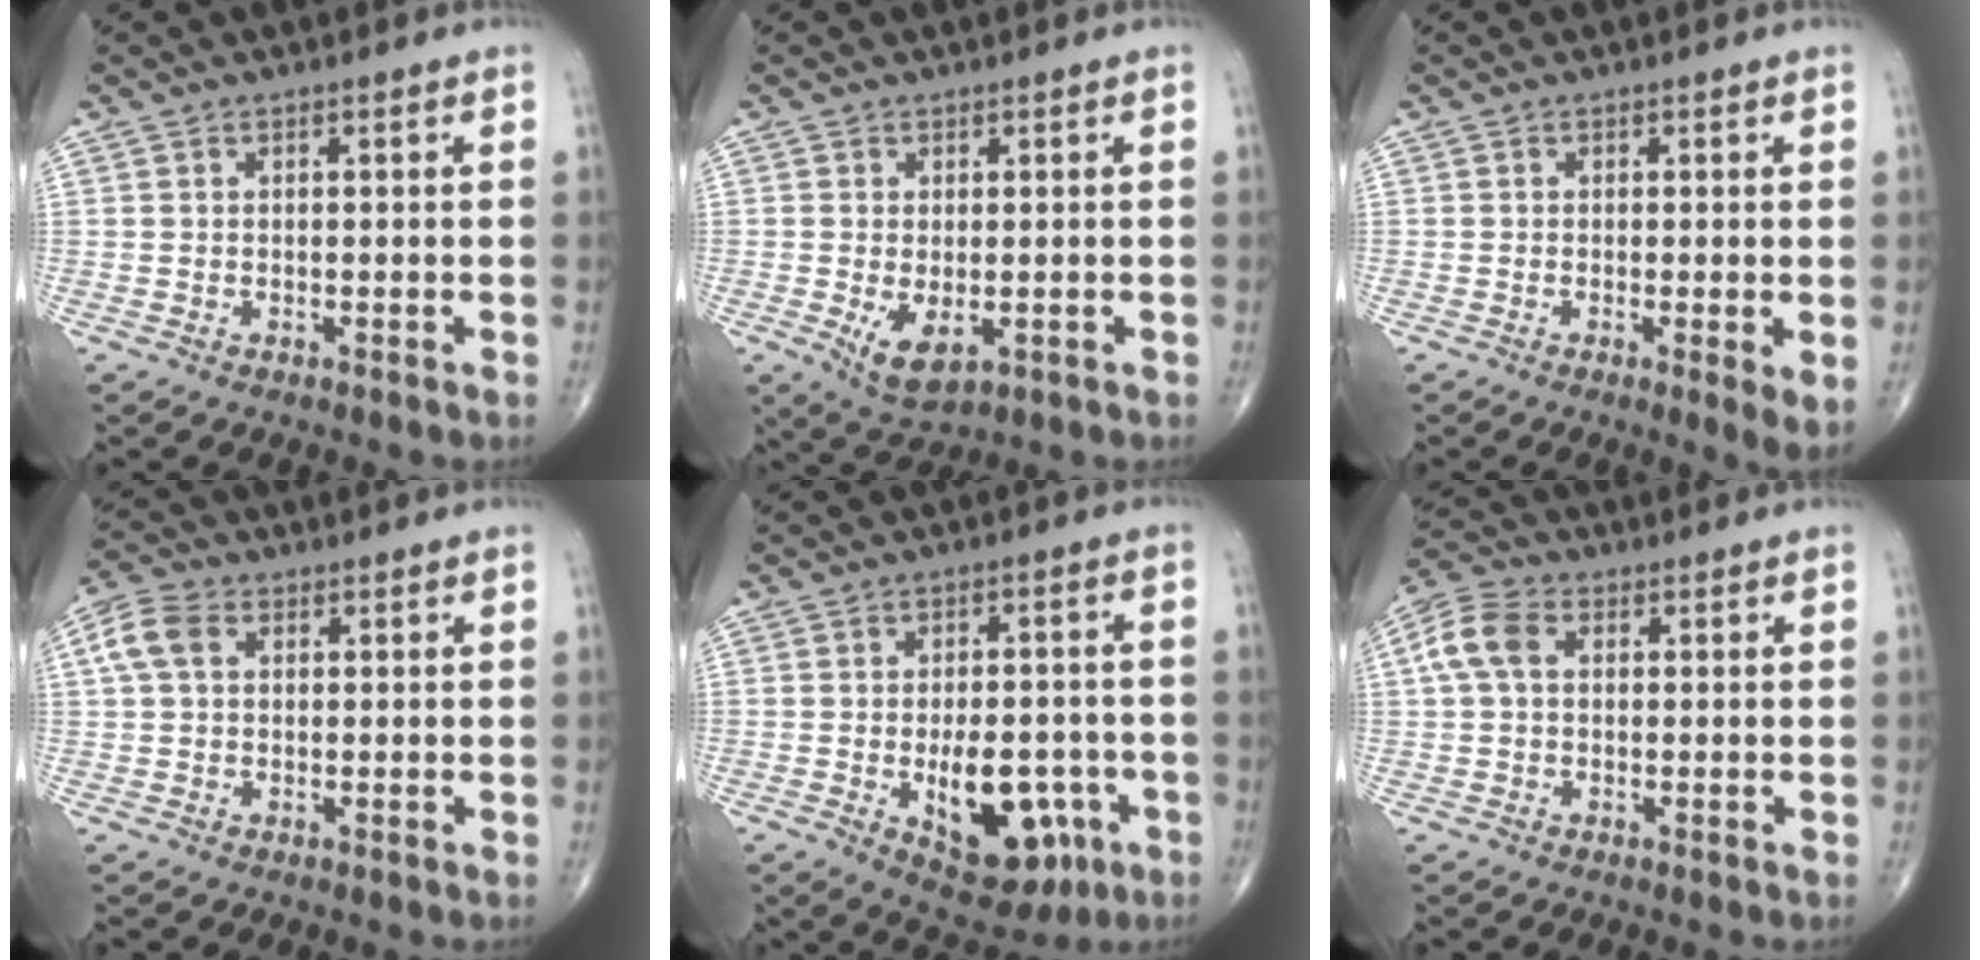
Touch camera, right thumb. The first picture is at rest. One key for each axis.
{"total": 5.3, "fx": -1.2, "fy": 2.7, "fz": 4.4, "tx": -0.073, "ty": -0.013, "tz": -0.007}
{"total": 3.3, "fx": -0.4, "fy": 0.7, "fz": 3.2, "tx": -0.057, "ty": -0.014, "tz": -0.011}
{"total": 5.6, "fx": 1.4, "fy": 4.0, "fz": 3.8, "tx": -0.083, "ty": 0.016, "tz": 0.022}
{"total": 13.9, "fx": -4.4, "fy": 7.6, "fz": 10.8, "tx": -0.120, "ty": 0.017, "tz": -0.046}
{"total": 6.7, "fx": 1.1, "fy": 4.7, "fz": 4.7, "tx": -0.104, "ty": 0.022, "tz": 0.015}